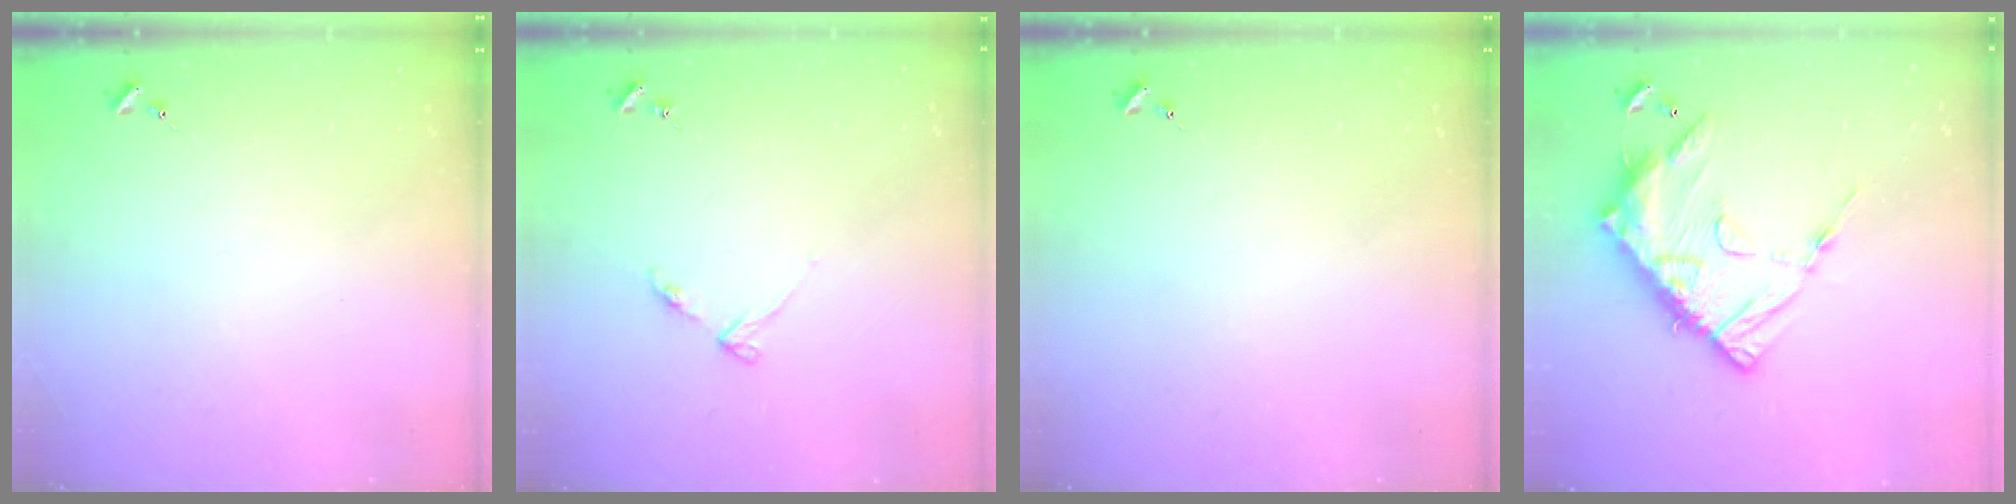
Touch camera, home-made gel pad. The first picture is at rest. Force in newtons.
{"total": 3.6, "press": 3.5, "slide": 0.4}
{"total": 0.0}
{"total": 16.0, "press": 15.9, "slide": 1.5}